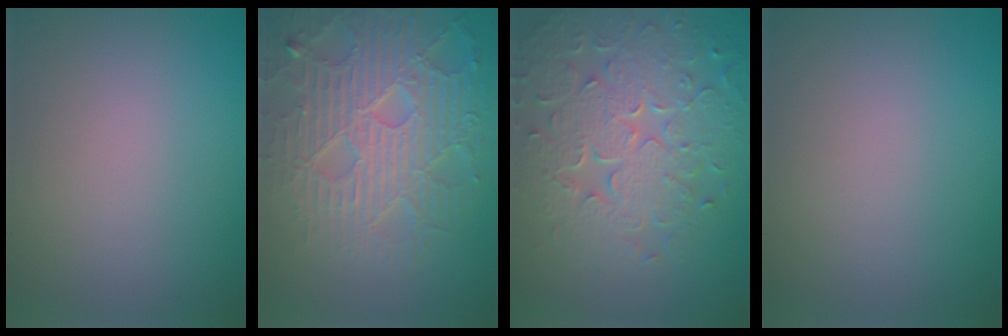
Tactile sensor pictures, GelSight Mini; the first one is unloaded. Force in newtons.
{"total": 7.6, "press": 5.9, "slide": 4.7}
{"total": 8.1, "press": 5.7, "slide": 5.7}
{"total": 0.0}